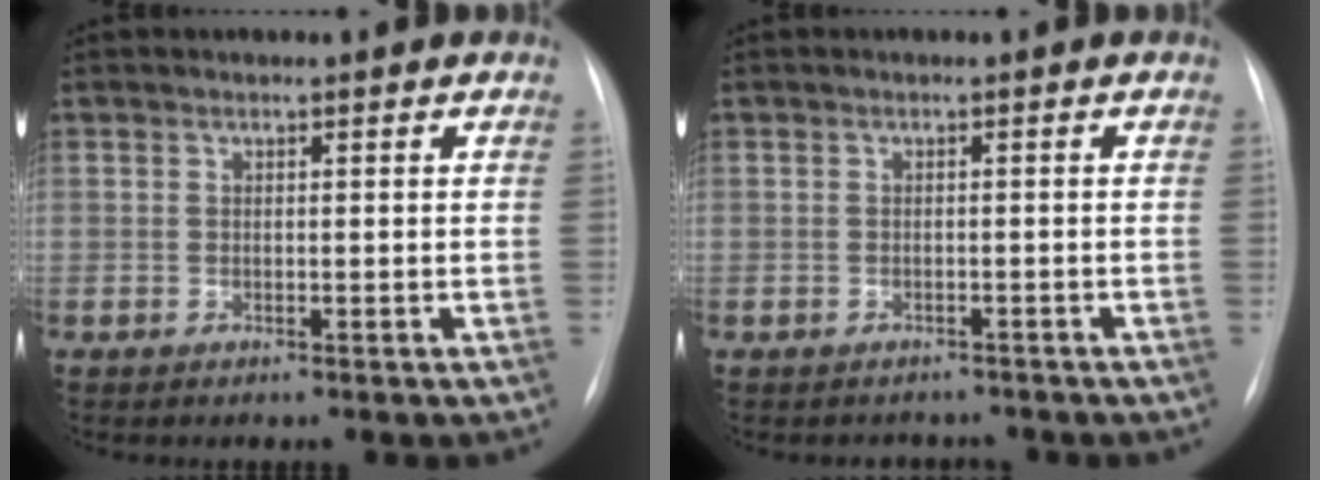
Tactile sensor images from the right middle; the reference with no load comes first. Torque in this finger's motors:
{"motor_torque": [-0.01, -0.12, -0.03, -0.06]}